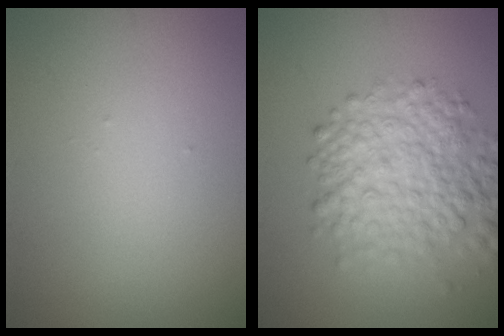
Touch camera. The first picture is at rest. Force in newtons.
{"total": 6.5, "press": 6.5, "slide": 0.2}